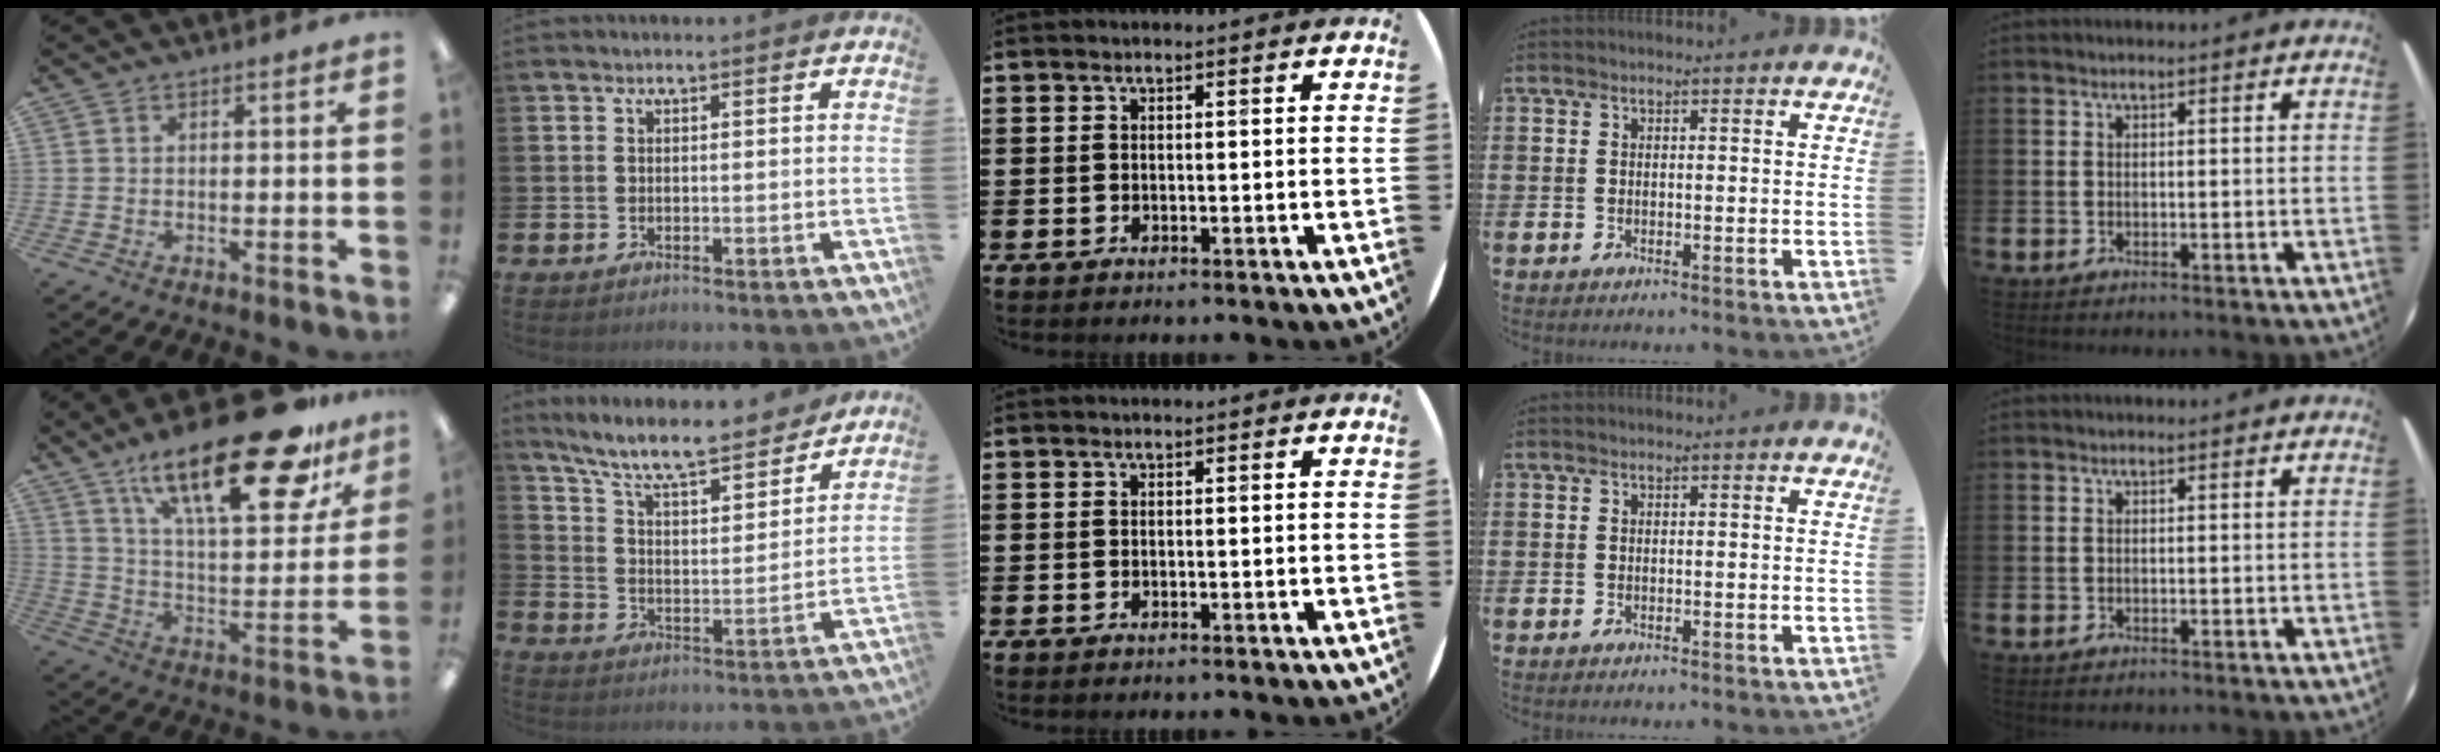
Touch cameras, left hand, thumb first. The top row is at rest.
{"thumb": {"total": 28.4, "force": [18.7, 9.2, 19.4], "torque": [-0.290, -0.113, 0.301]}, "index": {"total": 9.7, "force": [8.7, 1.7, 3.9], "torque": [-0.109, -0.059, 0.148]}}